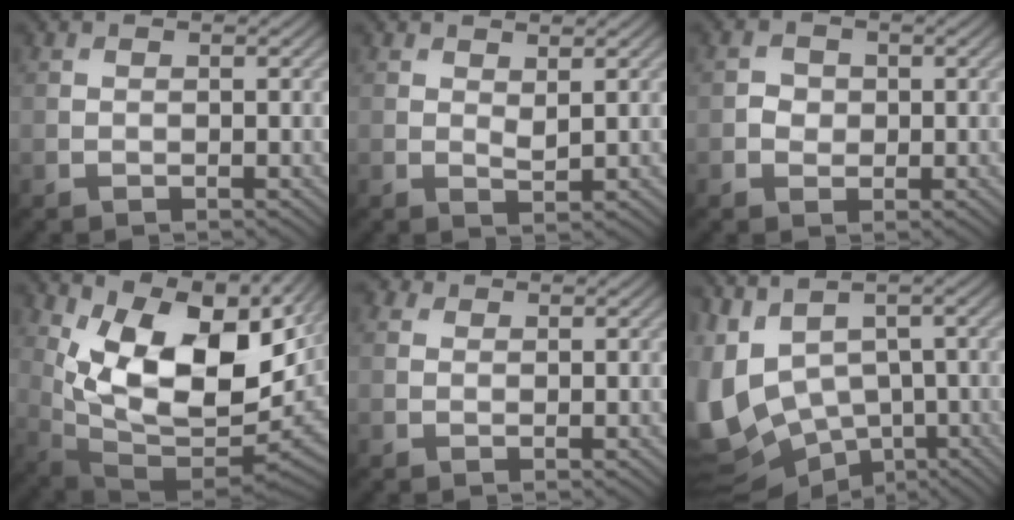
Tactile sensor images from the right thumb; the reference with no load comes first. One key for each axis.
{"total": 1.4, "fx": 0.9, "fy": 0.5, "fz": 1.0, "tx": -0.021, "ty": -0.006, "tz": 0.018}
{"total": 1.7, "fx": -0.1, "fy": 1.6, "fz": 0.6, "tx": -0.010, "ty": -0.003, "tz": -0.007}
{"total": 15.5, "fx": 5.4, "fy": 7.3, "fz": 12.6, "tx": -0.230, "ty": -0.011, "tz": 0.100}
{"total": 1.1, "fx": 0.7, "fy": 0.8, "fz": 0.3, "tx": -0.006, "ty": 0.002, "tz": 0.006}
{"total": 12.4, "fx": -1.3, "fy": 8.8, "fz": 8.6, "tx": -0.235, "ty": -0.038, "tz": 0.033}